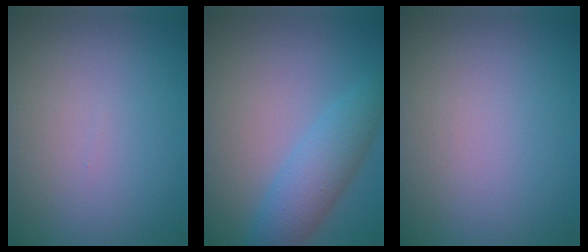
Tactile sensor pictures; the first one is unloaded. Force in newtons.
{"total": 4.0, "press": 4.0, "slide": 0.2}
{"total": 0.0}